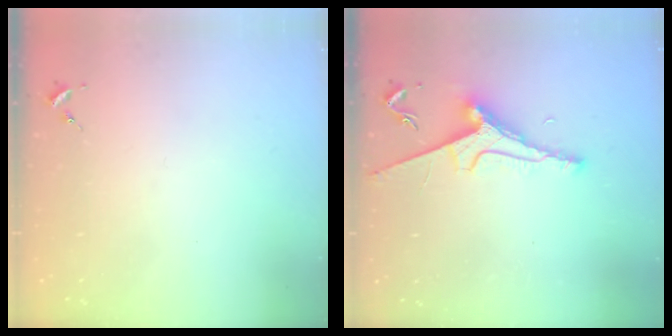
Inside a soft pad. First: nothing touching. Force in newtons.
{"total": 7.8, "press": 7.7, "slide": 1.0}